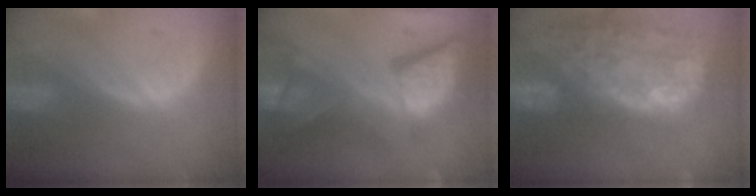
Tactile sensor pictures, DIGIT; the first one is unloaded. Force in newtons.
{"total": 13.1, "press": 10.8, "slide": 7.5}
{"total": 14.9, "press": 12.0, "slide": 8.8}